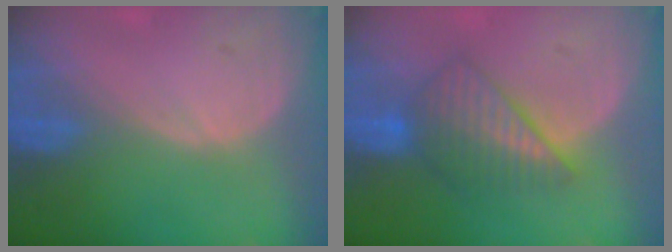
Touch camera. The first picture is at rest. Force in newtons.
{"total": 6.4, "press": 6.3, "slide": 0.7}